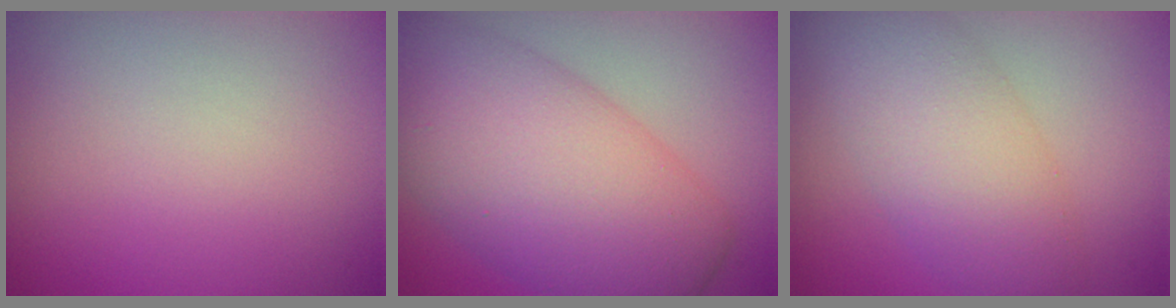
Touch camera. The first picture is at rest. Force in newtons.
{"total": 10.6, "press": 10.6, "slide": 0.2}
{"total": 5.8, "press": 5.8, "slide": 0.2}